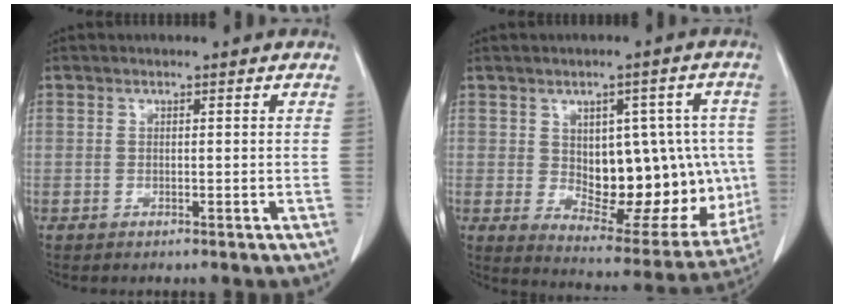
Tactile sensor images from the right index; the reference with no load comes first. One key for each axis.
{"total": 18.2, "fx": -0.1, "fy": 9.3, "fz": 15.6, "tx": -0.209, "ty": 0.009, "tz": 0.028}